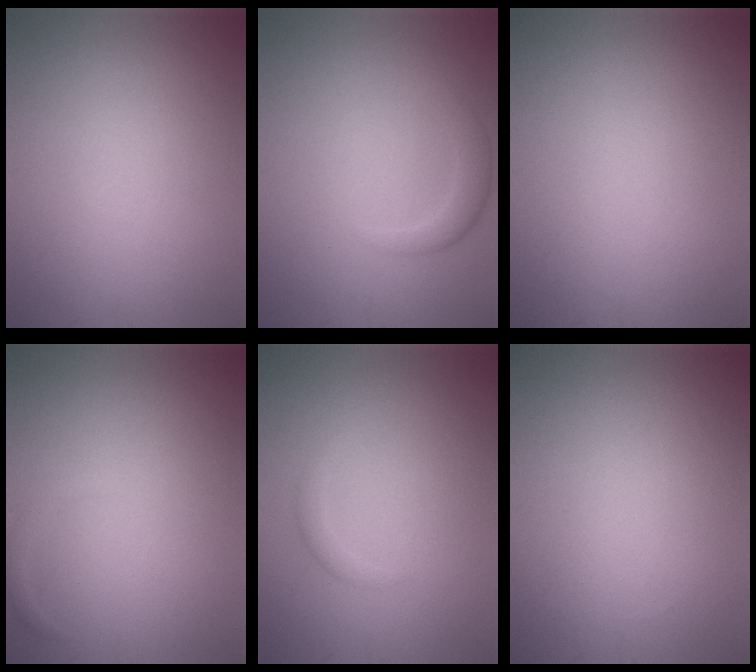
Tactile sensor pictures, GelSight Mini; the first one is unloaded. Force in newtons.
{"total": 1.9, "press": 1.9, "slide": 0.1}
{"total": 0.0}
{"total": 0.5, "press": 0.5, "slide": 0.1}
{"total": 1.2, "press": 1.2, "slide": 0.1}
{"total": 0.0}